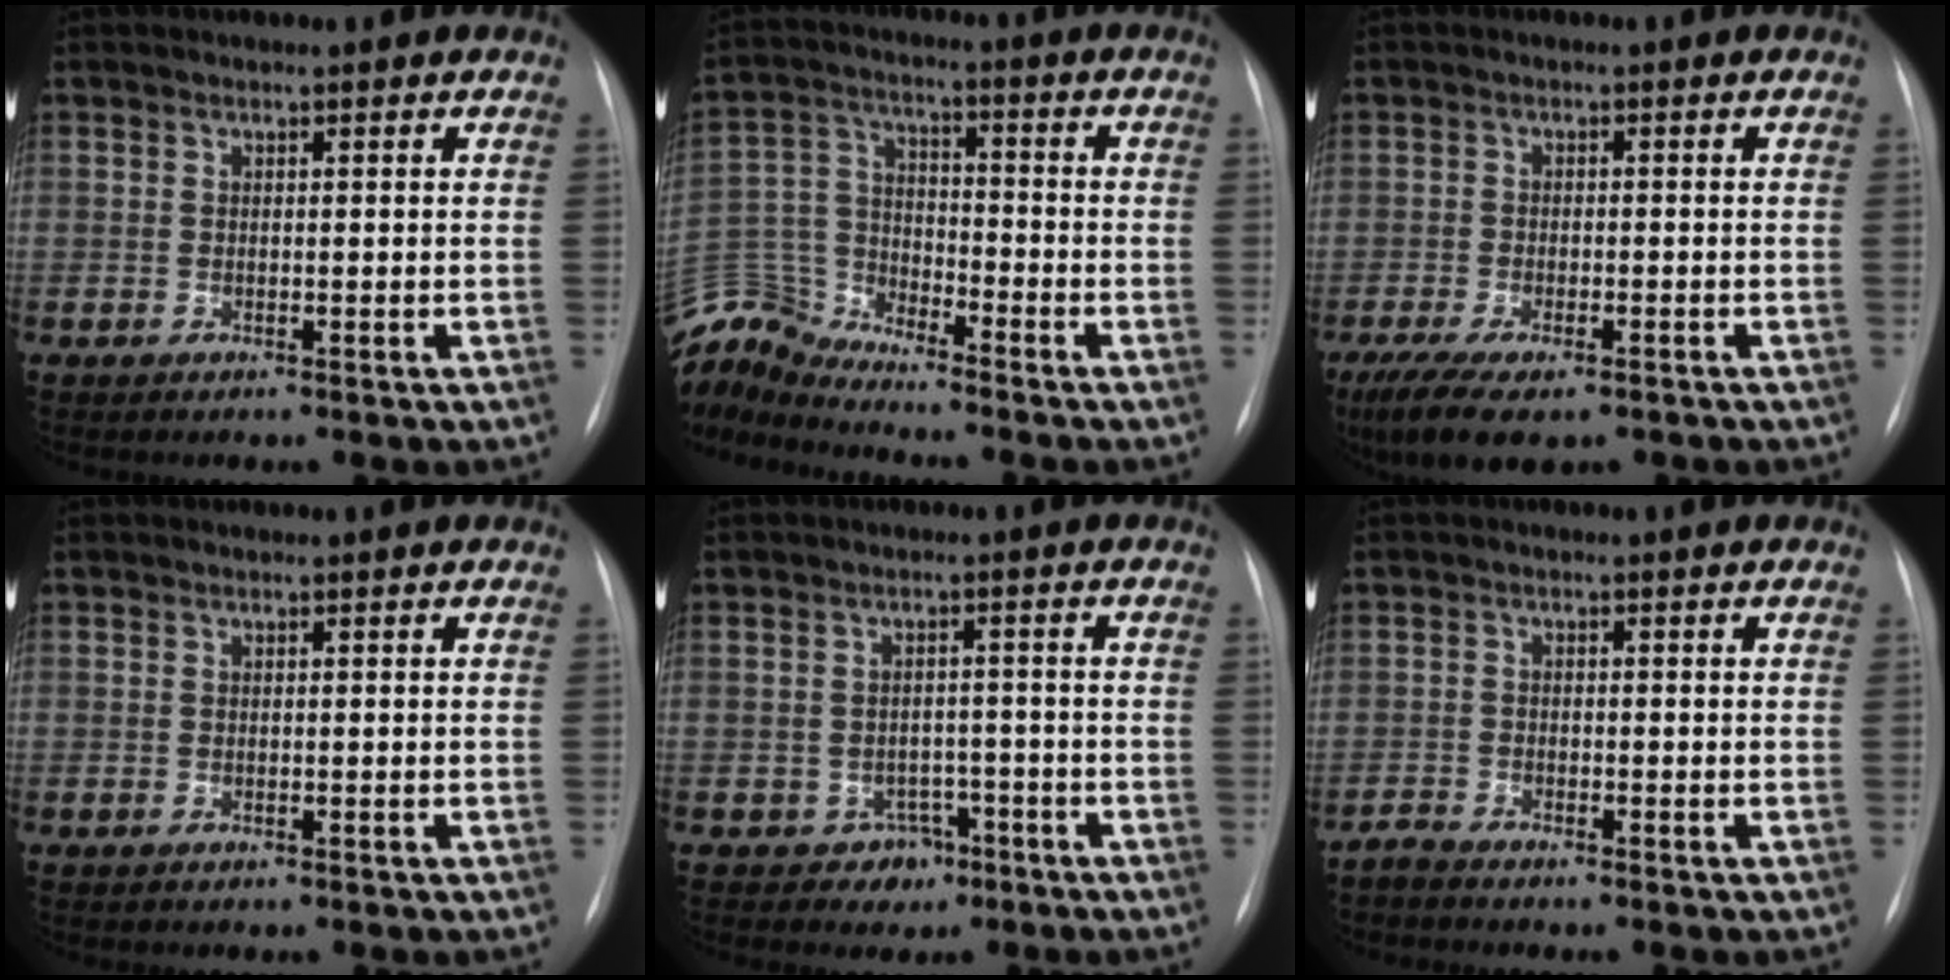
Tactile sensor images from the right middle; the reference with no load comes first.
{"total": 10.9, "force": [-10.9, 0.5, 0.5], "torque": [-0.023, 0.033, -0.218]}
{"total": 9.9, "force": [-6.9, 3.6, 6.3], "torque": [-0.109, -0.019, -0.106]}
{"total": 0.0}
{"total": 3.6, "force": [-2.0, 2.9, 0.4], "torque": [0.004, 0.015, -0.020]}
{"total": 1.4, "force": [-1.4, 0.0, 0.0], "torque": [0.003, -0.004, -0.029]}